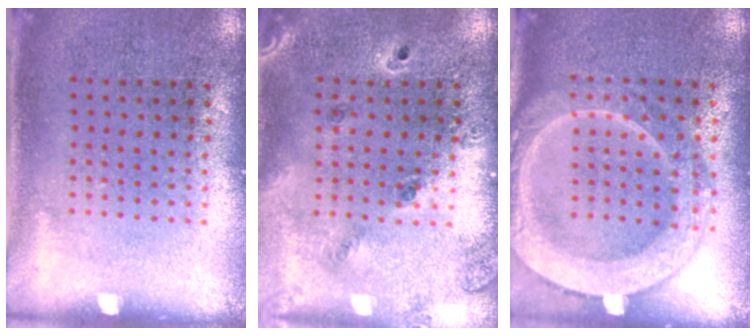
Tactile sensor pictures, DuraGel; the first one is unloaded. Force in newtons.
{"total": 1.3, "press": 1.3, "slide": 0.5}
{"total": 2.7, "press": 2.7, "slide": 0.3}